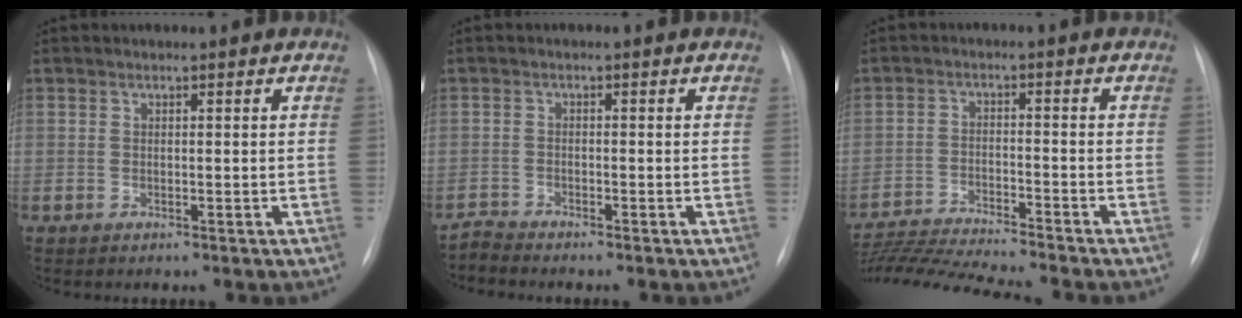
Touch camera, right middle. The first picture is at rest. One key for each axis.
{"total": 2.0, "fx": -1.8, "fy": -0.5, "fz": -0.6, "tx": 0.013, "ty": -0.014, "tz": -0.036}
{"total": 15.3, "fx": -14.1, "fy": -1.1, "fz": 5.9, "tx": -0.101, "ty": -0.020, "tz": -0.235}